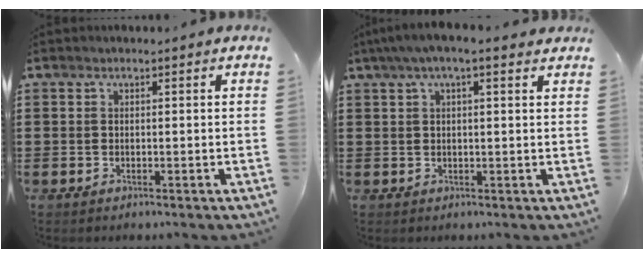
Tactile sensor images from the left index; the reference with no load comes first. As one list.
[{"total": 3.4, "force": [2.0, 0.5, 2.6], "torque": [-0.055, 0.005, 0.035]}]